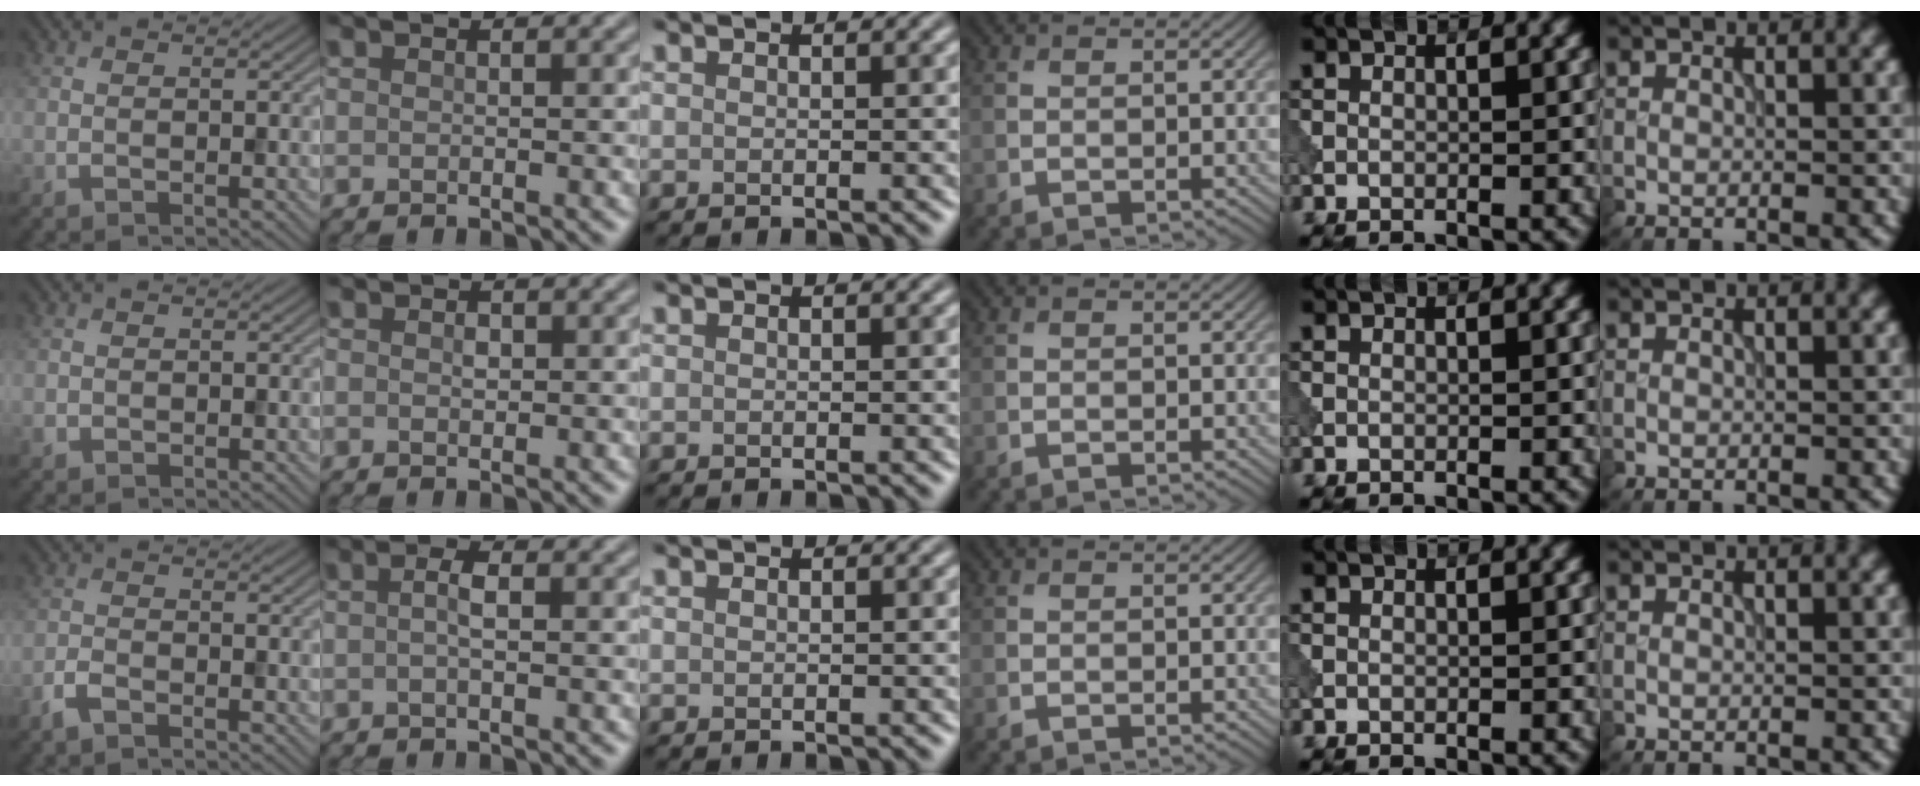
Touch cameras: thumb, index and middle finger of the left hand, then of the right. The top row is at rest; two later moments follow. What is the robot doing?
{"motion": "dispense", "object": "pipette"}